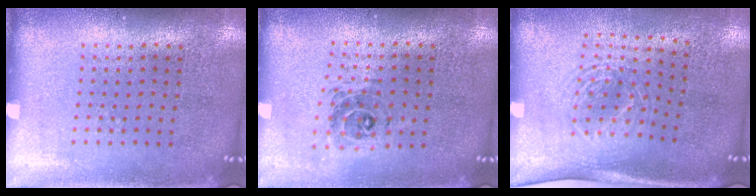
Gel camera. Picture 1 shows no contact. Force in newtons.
{"total": 0.8, "press": 0.8, "slide": 0.0}
{"total": 1.7, "press": 1.3, "slide": 1.1}